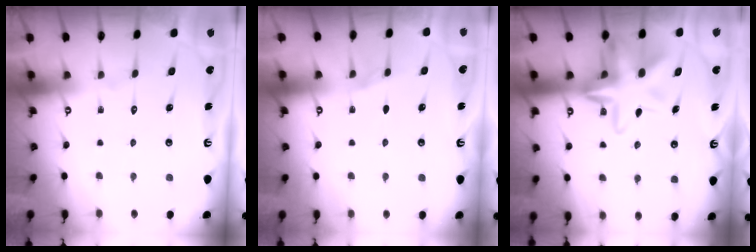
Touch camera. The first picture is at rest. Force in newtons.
{"total": 1.8, "press": 1.3, "slide": 1.2}
{"total": 13.8, "press": 13.6, "slide": 2.2}